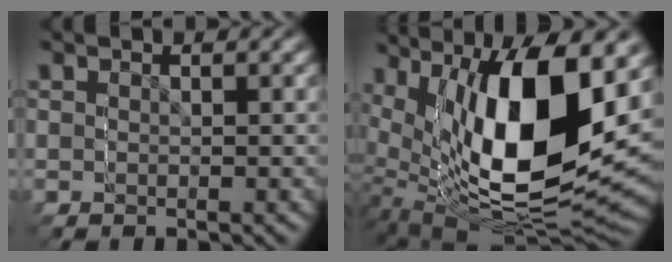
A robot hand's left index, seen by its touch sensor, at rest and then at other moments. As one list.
[{"total": 16.5, "force": [1.9, 10.8, 12.3], "torque": [-0.258, -0.016, 0.041]}]